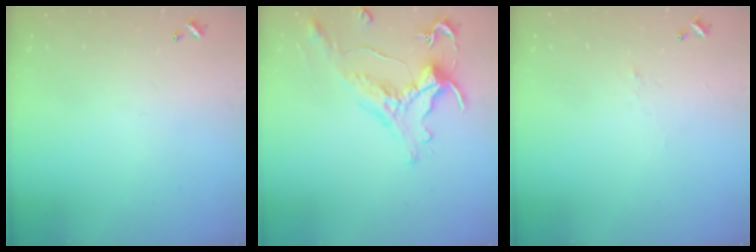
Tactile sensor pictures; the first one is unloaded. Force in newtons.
{"total": 0.7, "press": 0.1, "slide": 0.7}
{"total": 0.9, "press": 0.6, "slide": 0.6}